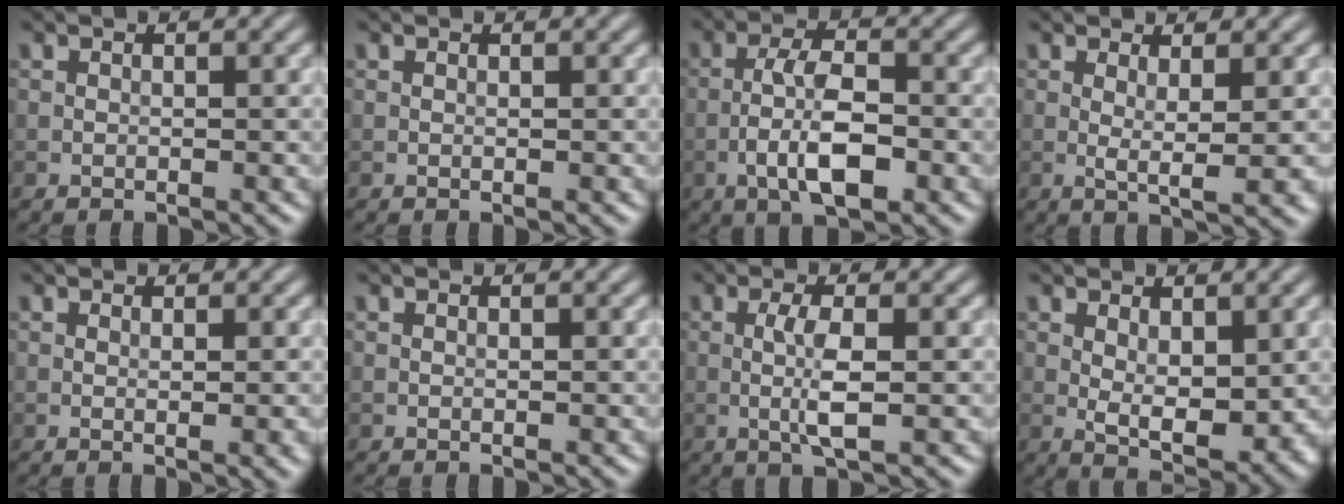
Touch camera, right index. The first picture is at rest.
{"total": 0.0}
{"total": 5.7, "force": [-2.0, 2.1, 4.9], "torque": [-0.092, 0.003, -0.039]}
{"total": 3.1, "force": [0.6, 0.4, 3.0], "torque": [-0.053, -0.011, 0.012]}
{"total": 1.5, "force": [0.3, 0.3, 1.4], "torque": [-0.019, 0.001, 0.003]}
{"total": 0.0}
{"total": 3.2, "force": [-0.3, 0.5, 3.1], "torque": [-0.064, 0.001, -0.007]}
{"total": 4.4, "force": [0.8, 2.0, 3.9], "torque": [-0.071, -0.013, 0.020]}